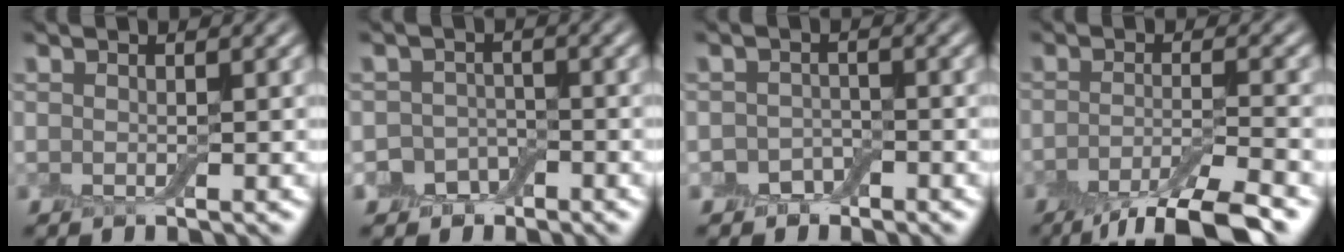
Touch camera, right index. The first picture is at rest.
{"total": 2.7, "force": [-1.6, 2.0, 0.8], "torque": [-0.007, 0.000, -0.032]}
{"total": 1.8, "force": [-1.2, 1.3, 0.6], "torque": [-0.006, 0.003, -0.023]}
{"total": 7.4, "force": [-4.9, 1.7, 5.3], "torque": [-0.074, -0.007, -0.089]}